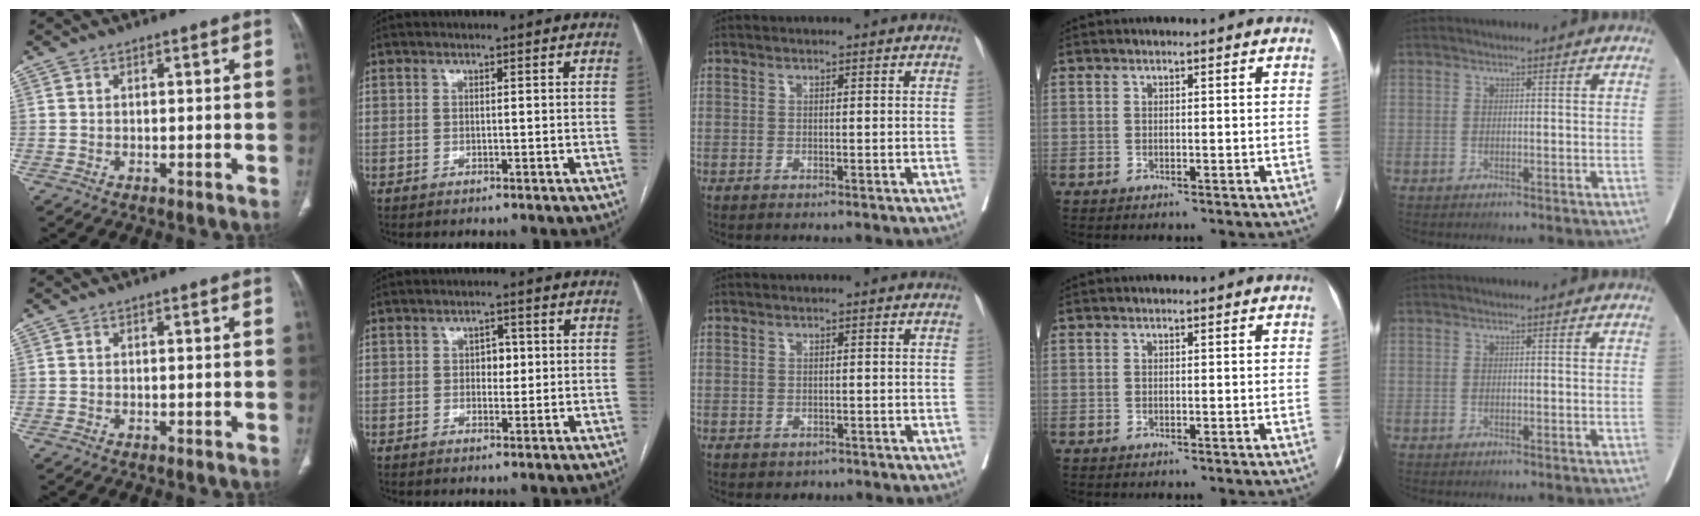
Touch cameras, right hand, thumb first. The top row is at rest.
{"index": {"total": 2.7, "force": [0.3, 1.8, 2.0], "torque": [-0.020, 0.005, 0.004]}, "middle": {"total": 1.1, "force": [-0.6, 0.9, 0.3], "torque": [-0.006, 0.001, -0.004]}}